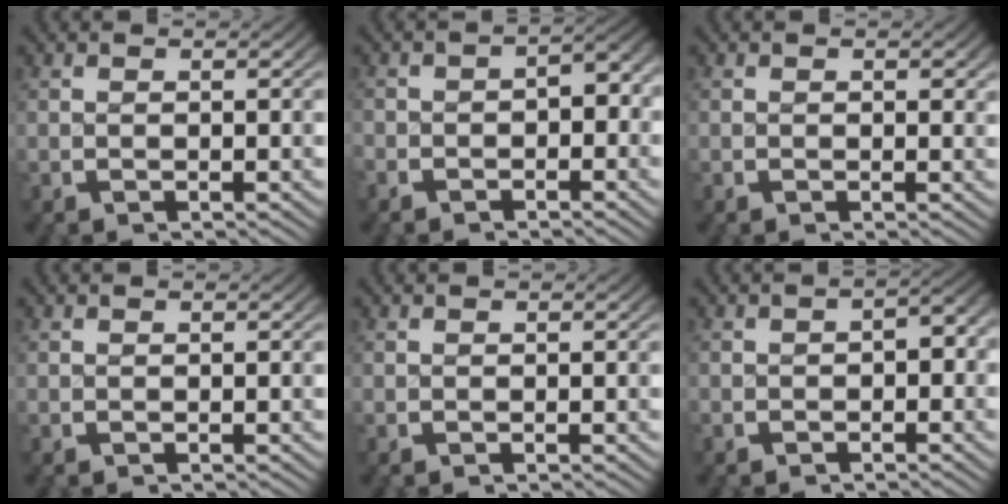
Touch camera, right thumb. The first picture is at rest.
{"total": 3.0, "force": [-1.2, 2.2, 1.6], "torque": [-0.016, -0.006, -0.025]}
{"total": 0.6, "force": [0.1, 0.5, 0.2], "torque": [0.001, -0.003, -0.001]}
{"total": 0.0}
{"total": 0.0}
{"total": 2.2, "force": [-0.7, 1.5, 1.3], "torque": [-0.014, -0.004, -0.014]}